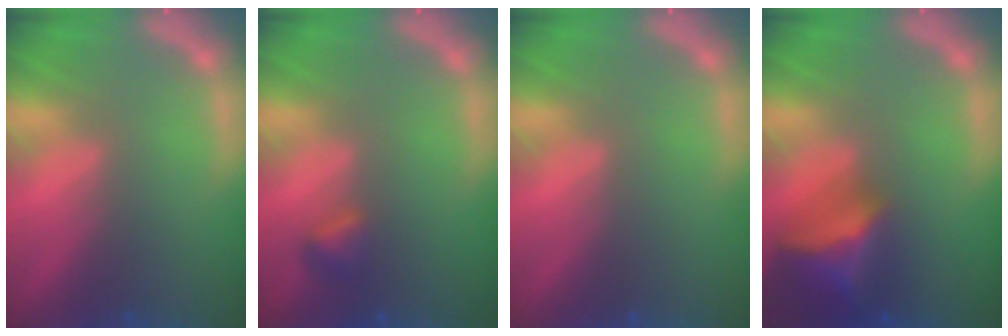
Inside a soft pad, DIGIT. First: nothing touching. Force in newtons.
{"total": 1.4}
{"total": 0.0}
{"total": 7.0}